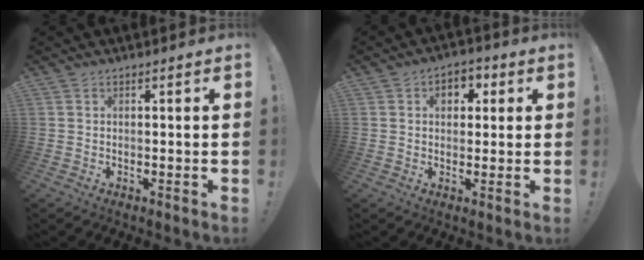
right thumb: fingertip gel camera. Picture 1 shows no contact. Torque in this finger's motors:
{"motor_torque": [0.70, 0.98, 0.72, 0.04, -0.01]}